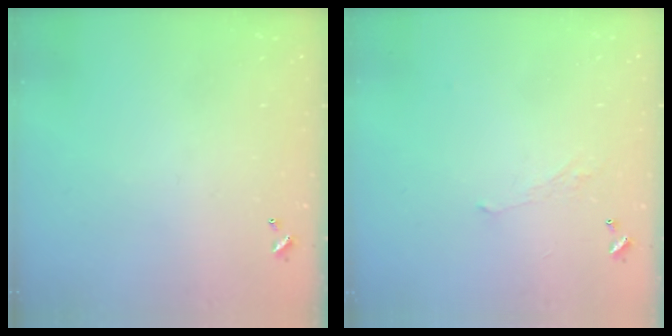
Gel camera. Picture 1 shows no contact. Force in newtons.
{"total": 1.7, "press": 1.6, "slide": 0.6}